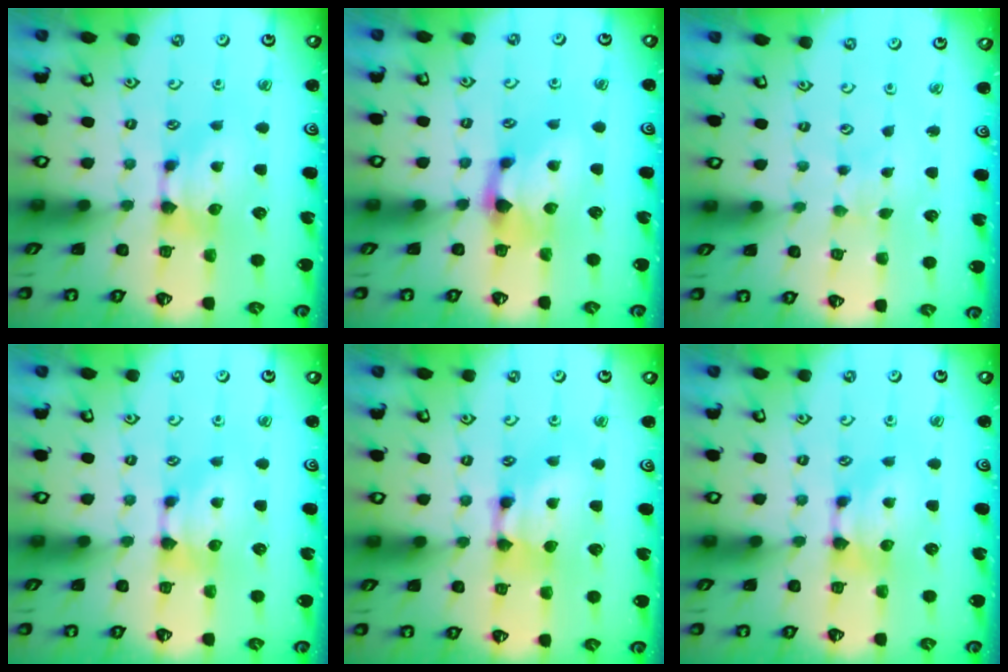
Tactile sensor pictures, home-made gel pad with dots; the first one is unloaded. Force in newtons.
{"total": 1.3, "press": 0.5, "slide": 1.2}
{"total": 3.6, "press": 3.6, "slide": 0.1}
{"total": 0.0}
{"total": 1.7, "press": 1.7, "slide": 0.1}
{"total": 0.0}